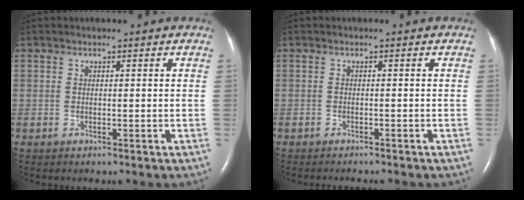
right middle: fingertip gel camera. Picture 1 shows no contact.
{"total": 2.3, "force": [-2.1, 0.4, 0.7], "torque": [-0.013, -0.004, -0.025]}